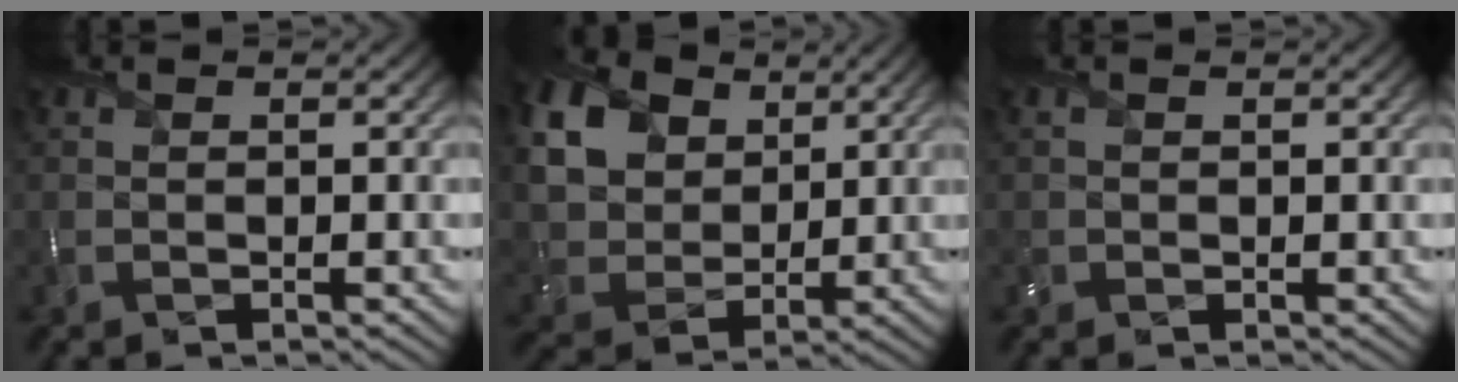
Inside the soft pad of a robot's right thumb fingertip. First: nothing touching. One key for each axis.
{"total": 16.9, "fx": 7.5, "fy": 12.4, "fz": 8.6, "tx": -0.255, "ty": 0.022, "tz": 0.165}
{"total": 0.9, "fx": 0.2, "fy": 0.8, "fz": 0.4, "tx": -0.014, "ty": 0.002, "tz": 0.004}